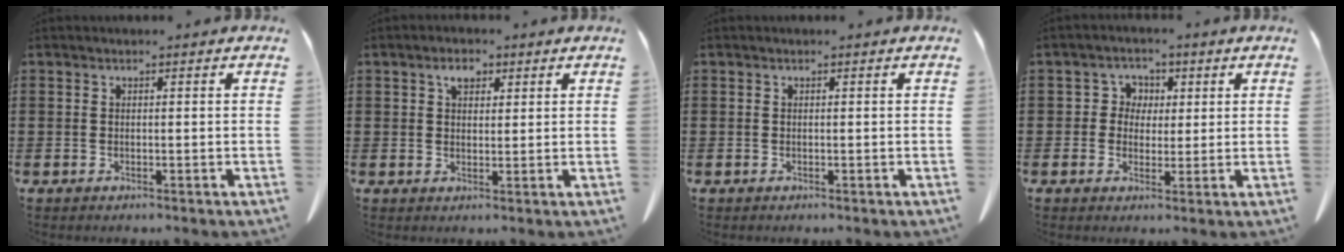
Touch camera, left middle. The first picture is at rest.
{"total": 2.9, "force": [1.6, 1.5, 1.8], "torque": [-0.024, 0.001, 0.025]}
{"total": 0.0}
{"total": 3.4, "force": [0.8, 3.2, 0.6], "torque": [-0.022, 0.011, 0.010]}